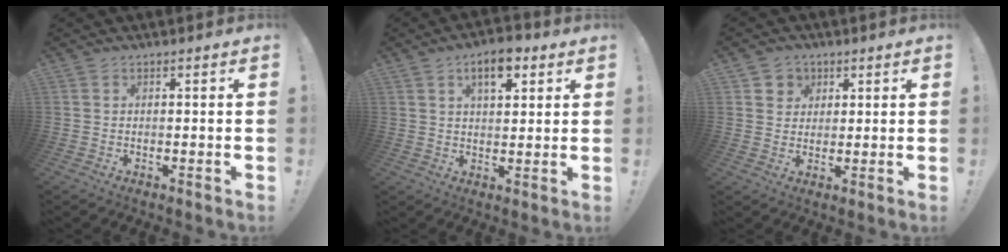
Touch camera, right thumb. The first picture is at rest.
{"total": 8.1, "force": [4.2, 4.0, 5.7], "torque": [-0.073, -0.012, 0.069]}
{"total": 4.7, "force": [1.7, 4.3, 0.5], "torque": [-0.002, -0.011, 0.032]}